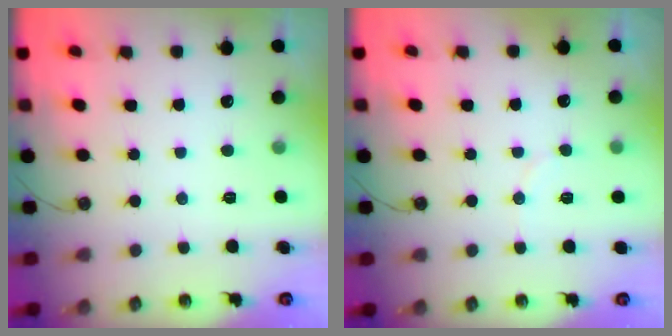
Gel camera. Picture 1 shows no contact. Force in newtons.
{"total": 5.3, "press": 5.2, "slide": 1.1}